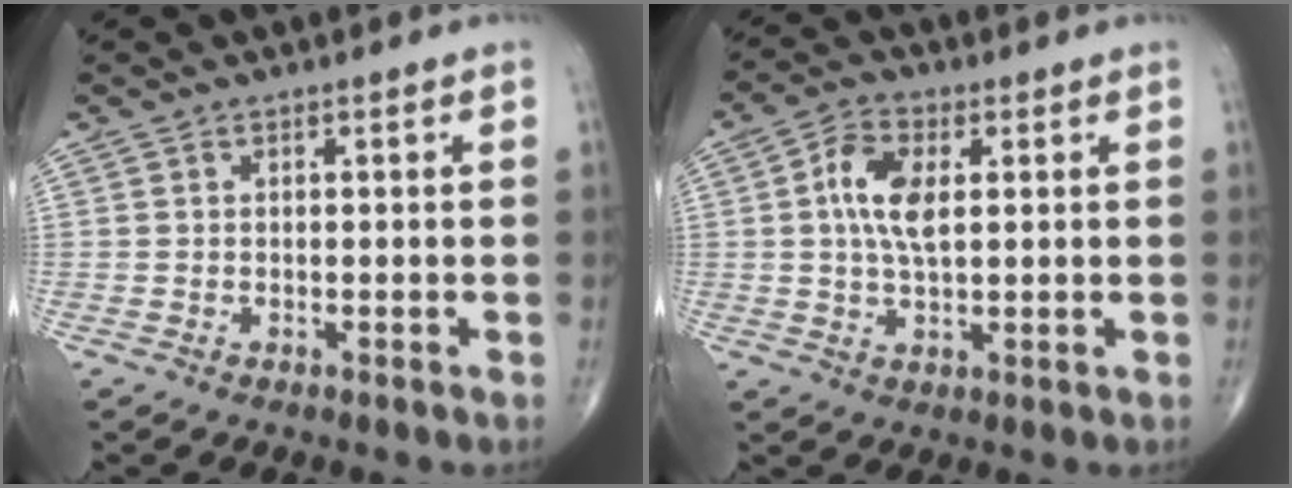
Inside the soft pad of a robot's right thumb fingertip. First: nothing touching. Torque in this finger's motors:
{"motor_torque": [0.44, 0.84, 0.20, -0.43, 0.32]}